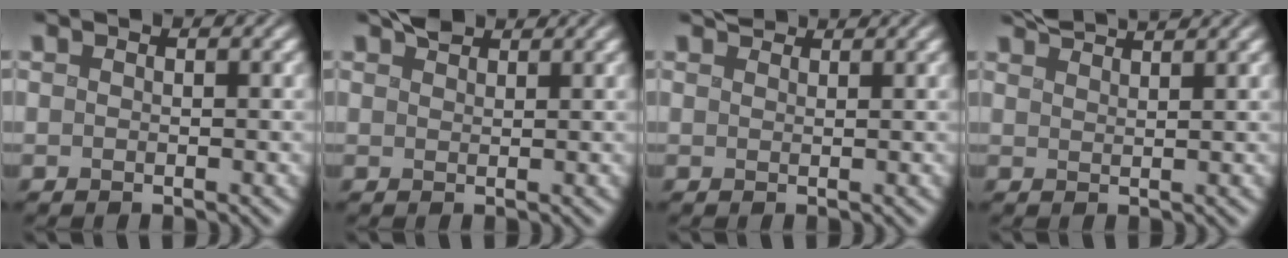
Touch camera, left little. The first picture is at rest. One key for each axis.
{"total": 2.0, "fx": 1.8, "fy": 0.6, "fz": 0.7, "tx": -0.009, "ty": 0.009, "tz": 0.034}
{"total": 1.8, "fx": 1.8, "fy": 0.4, "fz": 0.4, "tx": -0.008, "ty": 0.006, "tz": 0.029}
{"total": 3.2, "fx": 3.0, "fy": 0.4, "fz": 1.1, "tx": -0.005, "ty": 0.012, "tz": 0.051}